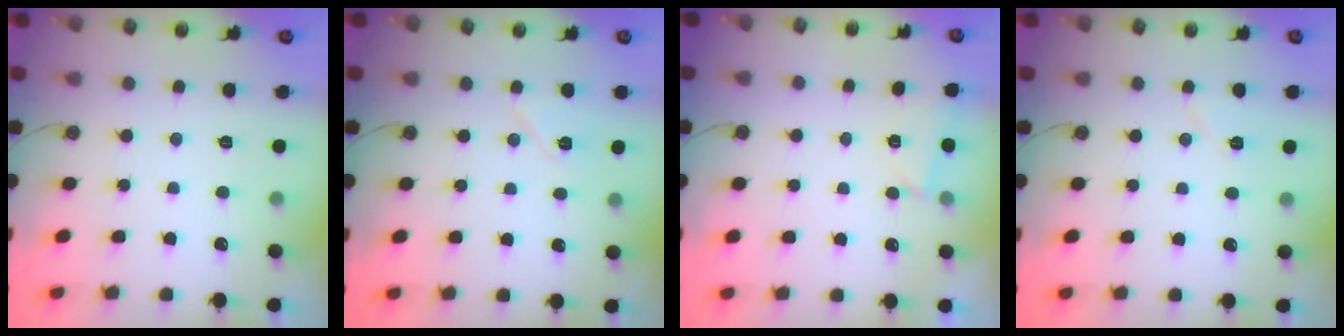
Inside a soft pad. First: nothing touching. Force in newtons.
{"total": 7.8, "press": 6.3, "slide": 4.6}
{"total": 2.8, "press": 2.1, "slide": 1.8}
{"total": 5.8, "press": 5.5, "slide": 1.7}